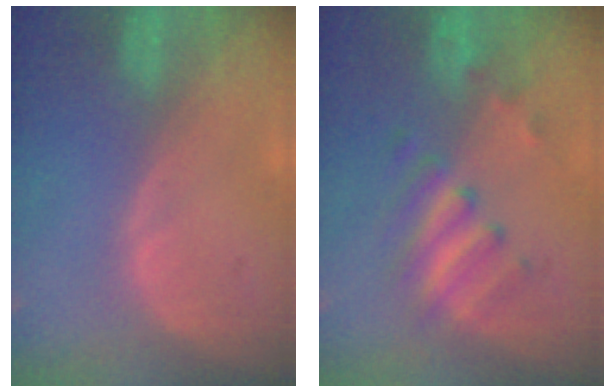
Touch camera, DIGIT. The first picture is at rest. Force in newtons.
{"total": 5.4, "press": 5.3, "slide": 1.0}